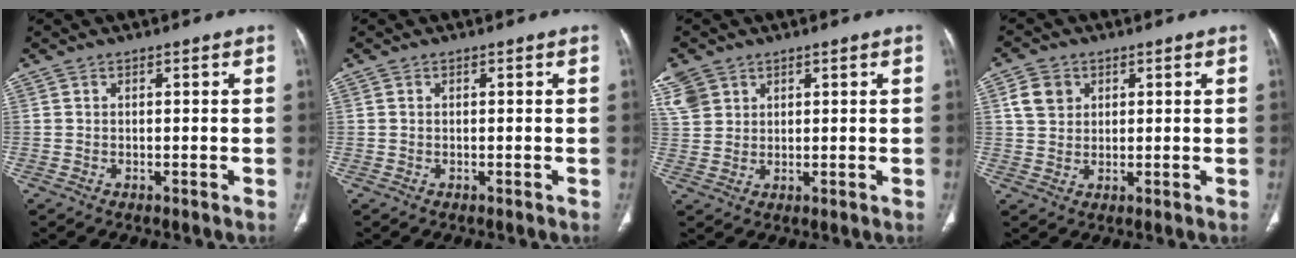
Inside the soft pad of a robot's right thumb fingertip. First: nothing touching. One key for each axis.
{"total": 0.0}
{"total": 9.4, "fx": 4.9, "fy": 7.2, "fz": 3.5, "tx": -0.086, "ty": 0.004, "tz": 0.107}
{"total": 5.1, "fx": 1.8, "fy": 4.3, "fz": 2.2, "tx": -0.024, "ty": -0.001, "tz": 0.036}